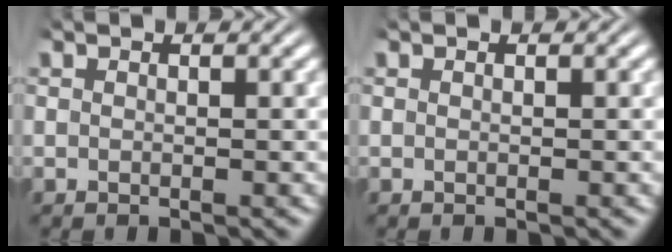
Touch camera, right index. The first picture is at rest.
{"total": 0.0}